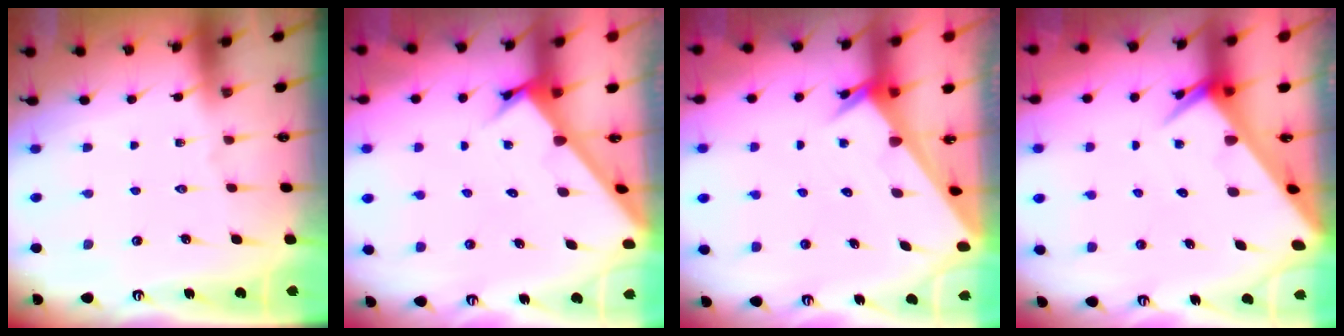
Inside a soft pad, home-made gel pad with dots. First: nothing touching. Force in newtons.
{"total": 2.9, "press": 2.9, "slide": 0.2}
{"total": 3.3, "press": 3.3, "slide": 0.3}
{"total": 5.8, "press": 5.8, "slide": 0.3}